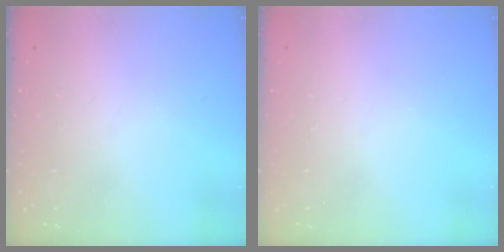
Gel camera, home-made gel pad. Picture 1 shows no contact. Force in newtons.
{"total": 0.0}